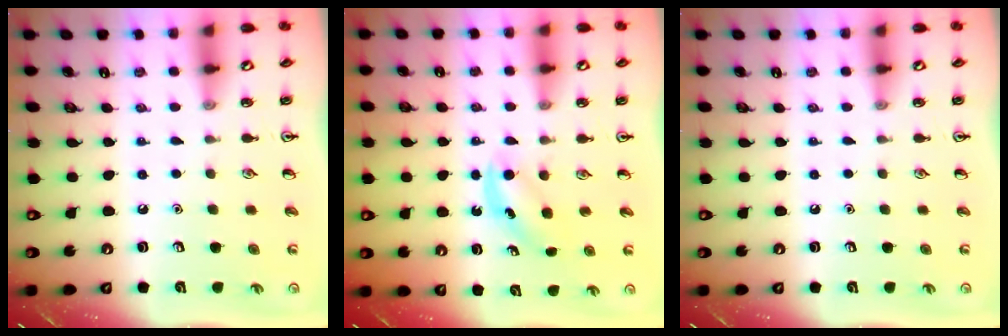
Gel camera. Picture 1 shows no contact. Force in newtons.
{"total": 4.0, "press": 4.0, "slide": 0.8}
{"total": 0.0}